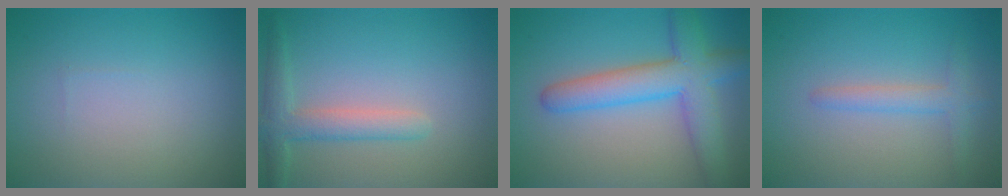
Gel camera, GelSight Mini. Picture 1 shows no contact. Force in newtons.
{"total": 3.0, "press": 3.0, "slide": 0.2}
{"total": 6.4, "press": 6.4, "slide": 0.2}
{"total": 2.1, "press": 2.1, "slide": 0.2}